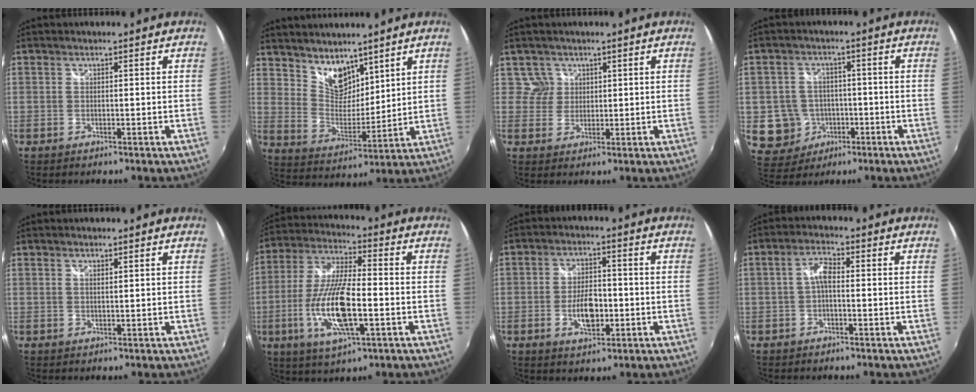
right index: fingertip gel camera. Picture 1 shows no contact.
{"total": 9.7, "force": [7.6, 5.0, 3.5], "torque": [-0.055, 0.003, 0.150]}
{"total": 3.1, "force": [1.5, 2.7, -0.4], "torque": [0.025, 0.017, 0.024]}
{"total": 8.9, "force": [-2.2, 8.3, 2.0], "torque": [-0.076, 0.018, -0.021]}
{"total": 0.7, "force": [0.5, 0.1, 0.5], "torque": [-0.010, 0.000, 0.008]}
{"total": 15.6, "force": [-4.3, 4.5, 14.3], "torque": [-0.298, -0.012, -0.080]}
{"total": 7.3, "force": [-1.9, 3.7, 6.0], "torque": [-0.115, 0.002, -0.030]}
{"total": 3.2, "force": [-0.5, 1.2, 2.9], "torque": [-0.060, 0.011, -0.011]}